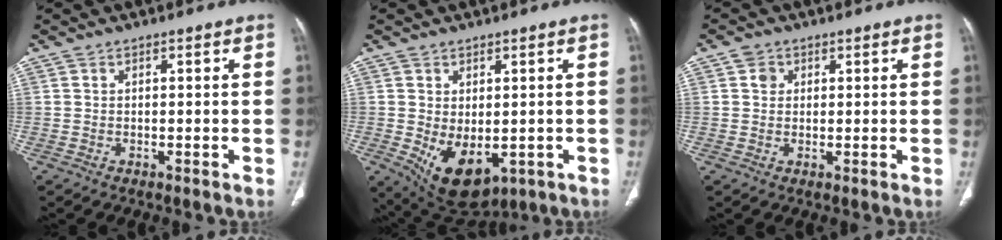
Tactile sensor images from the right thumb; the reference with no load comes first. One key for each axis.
{"total": 10.3, "fx": -2.2, "fy": 6.2, "fz": 7.9, "tx": -0.113, "ty": -0.009, "tz": -0.007}
{"total": 2.2, "fx": 0.7, "fy": 1.9, "fz": 0.8, "tx": -0.005, "ty": -0.002, "tz": 0.010}